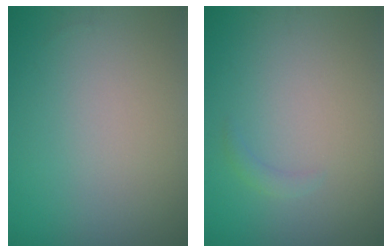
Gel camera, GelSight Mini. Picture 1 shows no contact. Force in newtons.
{"total": 0.9, "press": 0.9, "slide": 0.1}